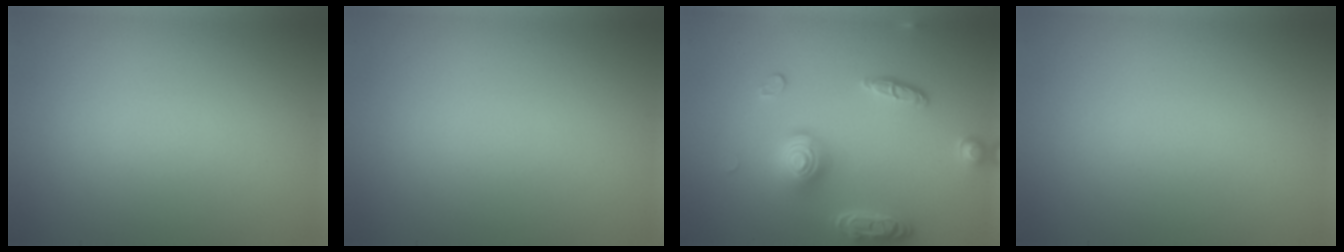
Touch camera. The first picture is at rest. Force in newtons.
{"total": 0.0}
{"total": 4.7, "press": 3.6, "slide": 2.9}
{"total": 0.0}